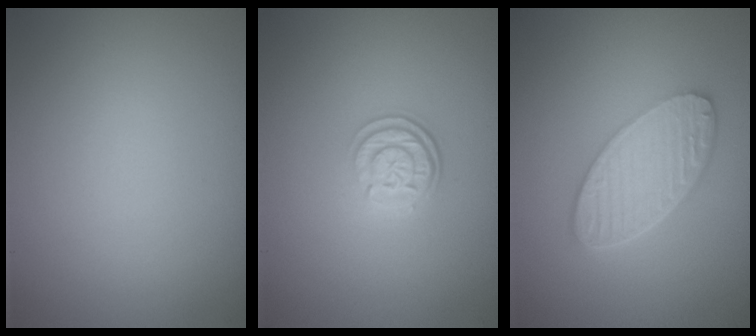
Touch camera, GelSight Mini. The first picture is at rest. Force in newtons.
{"total": 3.1, "press": 2.5, "slide": 1.8}
{"total": 5.9, "press": 4.3, "slide": 4.1}